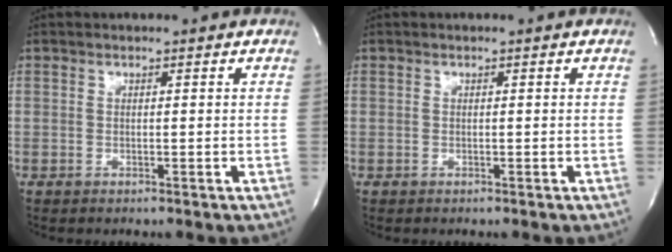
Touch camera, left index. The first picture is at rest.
{"total": 0.0}